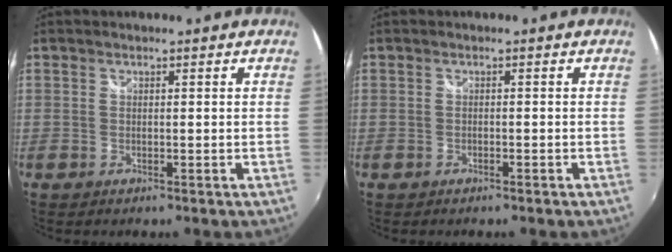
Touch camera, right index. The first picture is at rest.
{"total": 0.9, "force": [-0.8, 0.3, 0.4], "torque": [-0.009, 0.000, -0.012]}